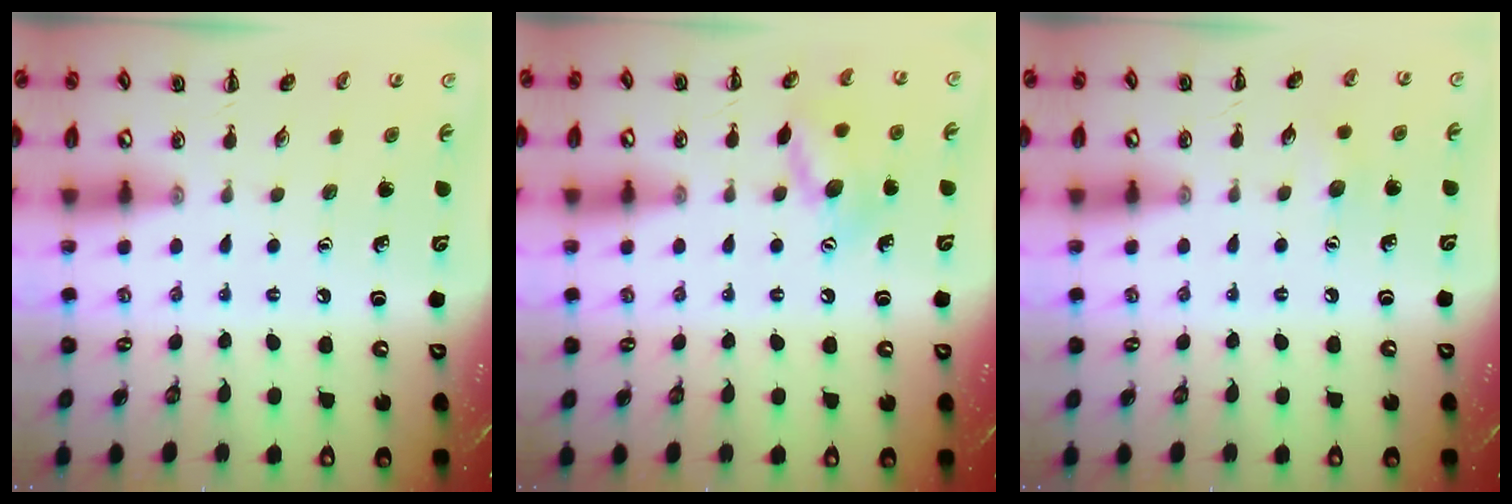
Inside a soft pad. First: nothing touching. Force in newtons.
{"total": 11.6, "press": 11.4, "slide": 2.1}
{"total": 5.1, "press": 4.9, "slide": 1.2}